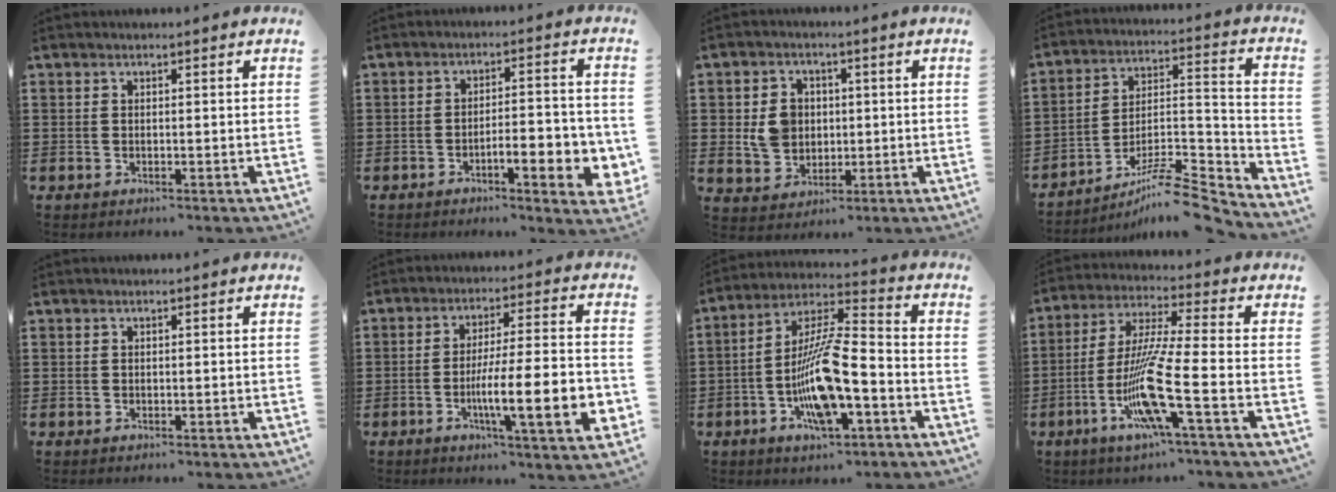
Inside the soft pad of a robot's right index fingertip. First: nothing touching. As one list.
[{"total": 6.6, "force": [-2.7, 1.9, 5.7], "torque": [-0.076, -0.006, -0.047]}, {"total": 6.4, "force": [0.6, 5.2, 3.6], "torque": [-0.100, 0.011, 0.008]}, {"total": 8.9, "force": [-7.5, 1.5, 4.5], "torque": [-0.067, 0.012, -0.144]}, {"total": 0.0}, {"total": 13.4, "force": [-4.0, 2.4, 12.5], "torque": [-0.219, -0.011, -0.072]}, {"total": 12.0, "force": [-4.5, 3.5, 10.6], "torque": [-0.230, -0.008, -0.089]}, {"total": 12.8, "force": [-4.9, 0.9, 11.8], "torque": [-0.259, -0.021, -0.103]}]